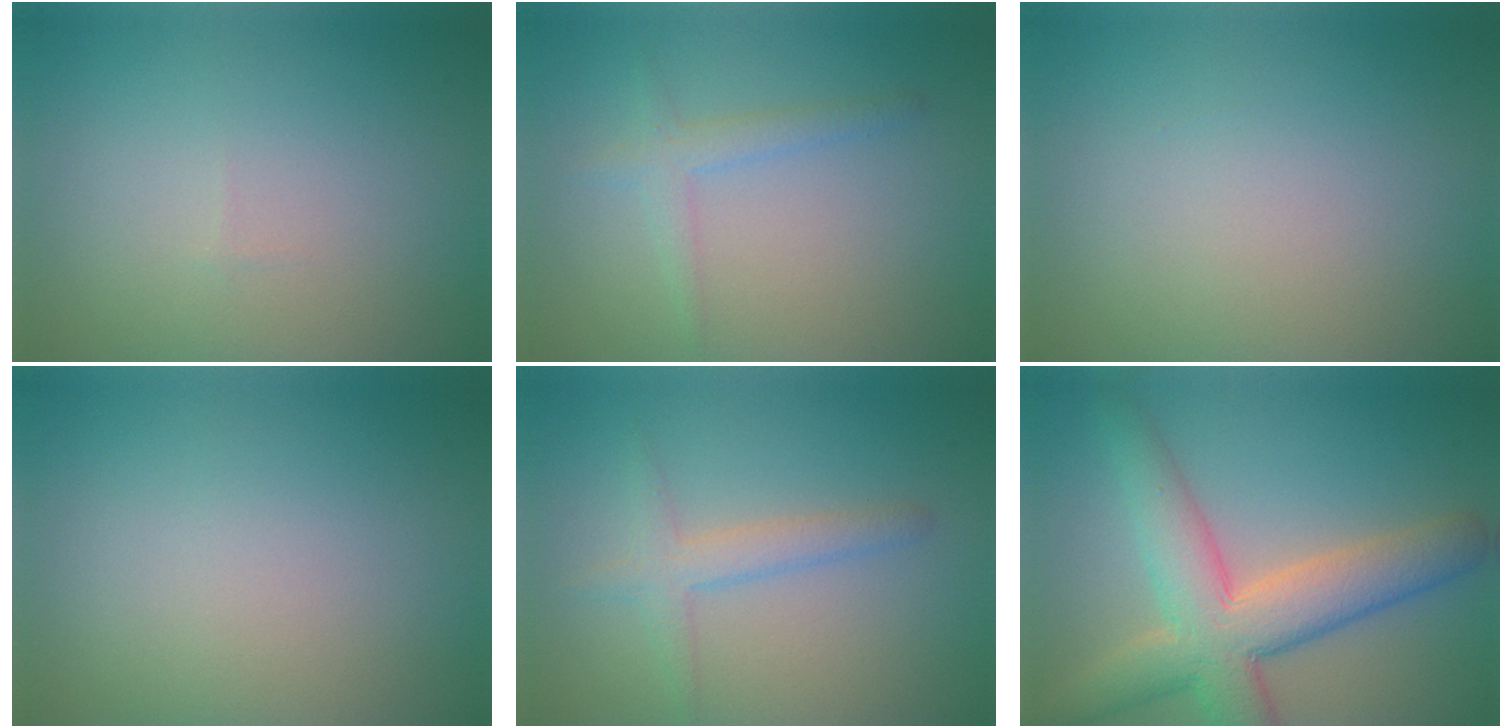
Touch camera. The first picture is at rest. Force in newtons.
{"total": 2.0, "press": 2.0, "slide": 0.1}
{"total": 0.0}
{"total": 0.0}
{"total": 2.4, "press": 2.4, "slide": 0.1}
{"total": 8.1, "press": 8.1, "slide": 0.4}